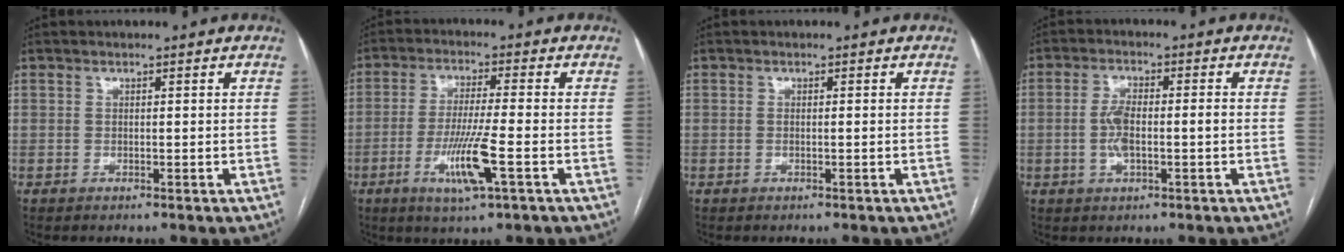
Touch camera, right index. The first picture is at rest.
{"total": 8.8, "force": [-3.2, -0.1, 8.2], "torque": [-0.160, -0.015, -0.058]}
{"total": 0.7, "force": [-0.1, 0.0, 0.7], "torque": [-0.018, -0.001, 0.001]}
{"total": 5.4, "force": [-0.8, 1.6, 5.1], "torque": [-0.111, 0.009, -0.013]}